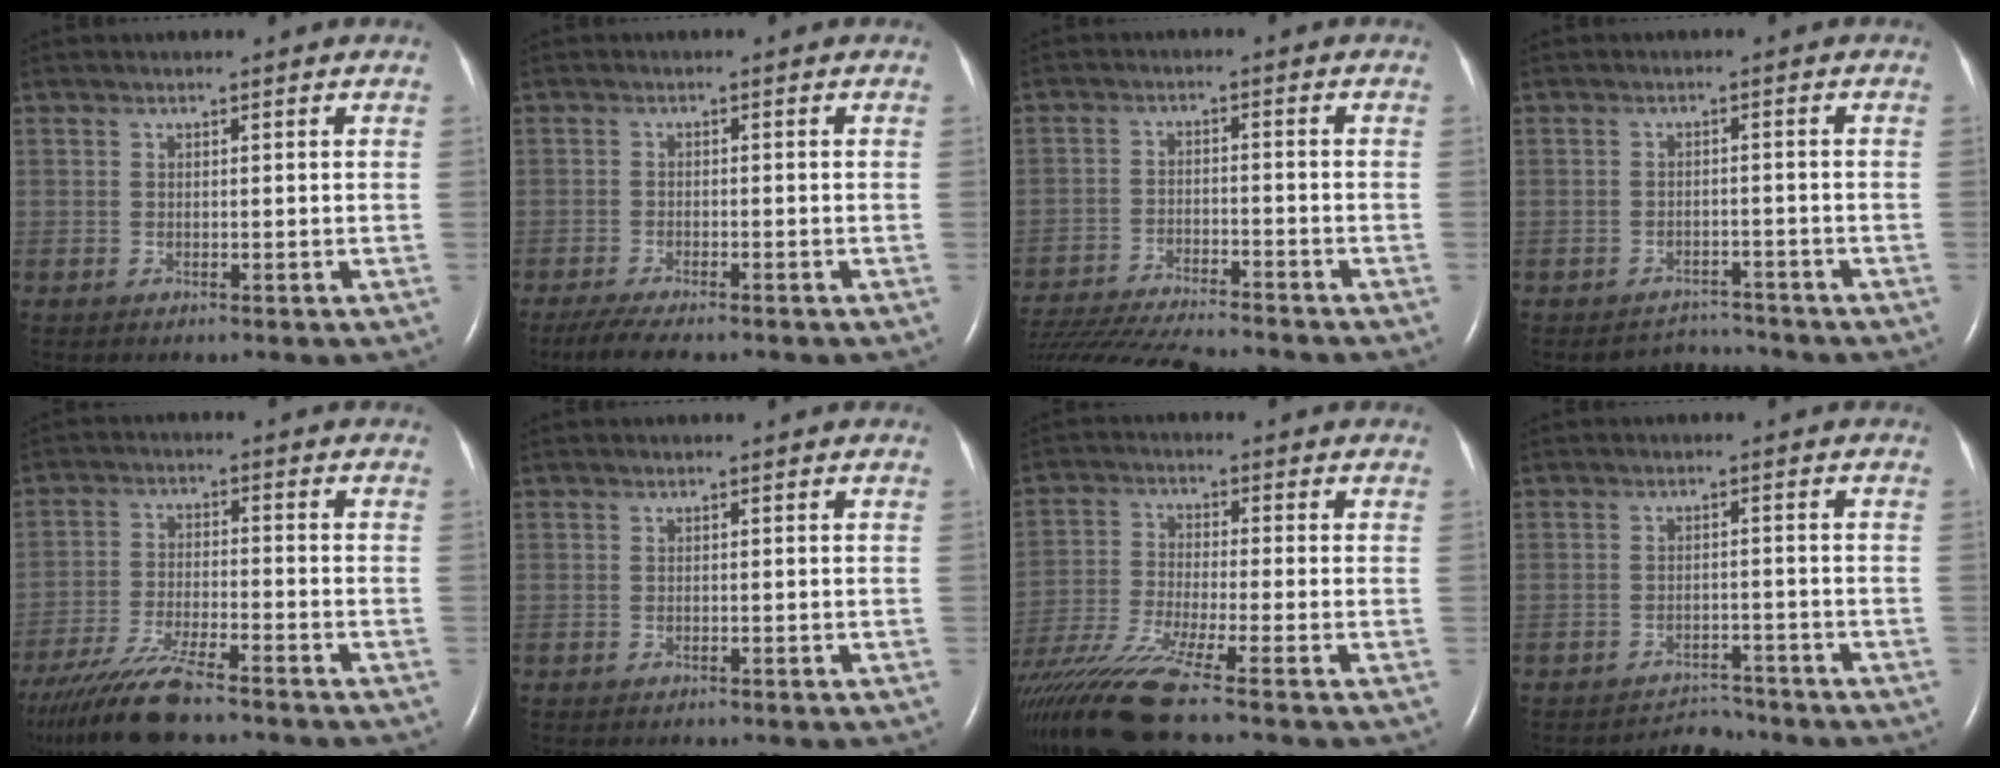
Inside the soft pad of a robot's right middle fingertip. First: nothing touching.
{"total": 6.5, "force": [-5.3, 1.2, 3.7], "torque": [-0.062, -0.015, -0.083]}
{"total": 16.9, "force": [-15.3, 1.2, 6.9], "torque": [-0.134, -0.037, -0.242]}
{"total": 2.8, "force": [-2.6, 0.2, -1.1], "torque": [0.014, 0.000, -0.035]}
{"total": 11.6, "force": [-9.5, 1.2, 6.5], "torque": [-0.128, -0.032, -0.165]}
{"total": 0.0}
{"total": 12.7, "force": [-9.8, -1.6, 8.0], "torque": [-0.156, -0.040, -0.176]}
{"total": 3.3, "force": [-3.1, 0.5, -1.1], "torque": [0.016, 0.001, -0.045]}